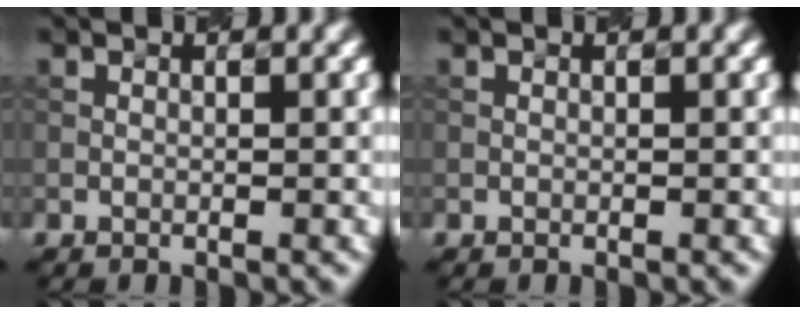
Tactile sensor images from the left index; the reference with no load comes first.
{"total": 0.0}